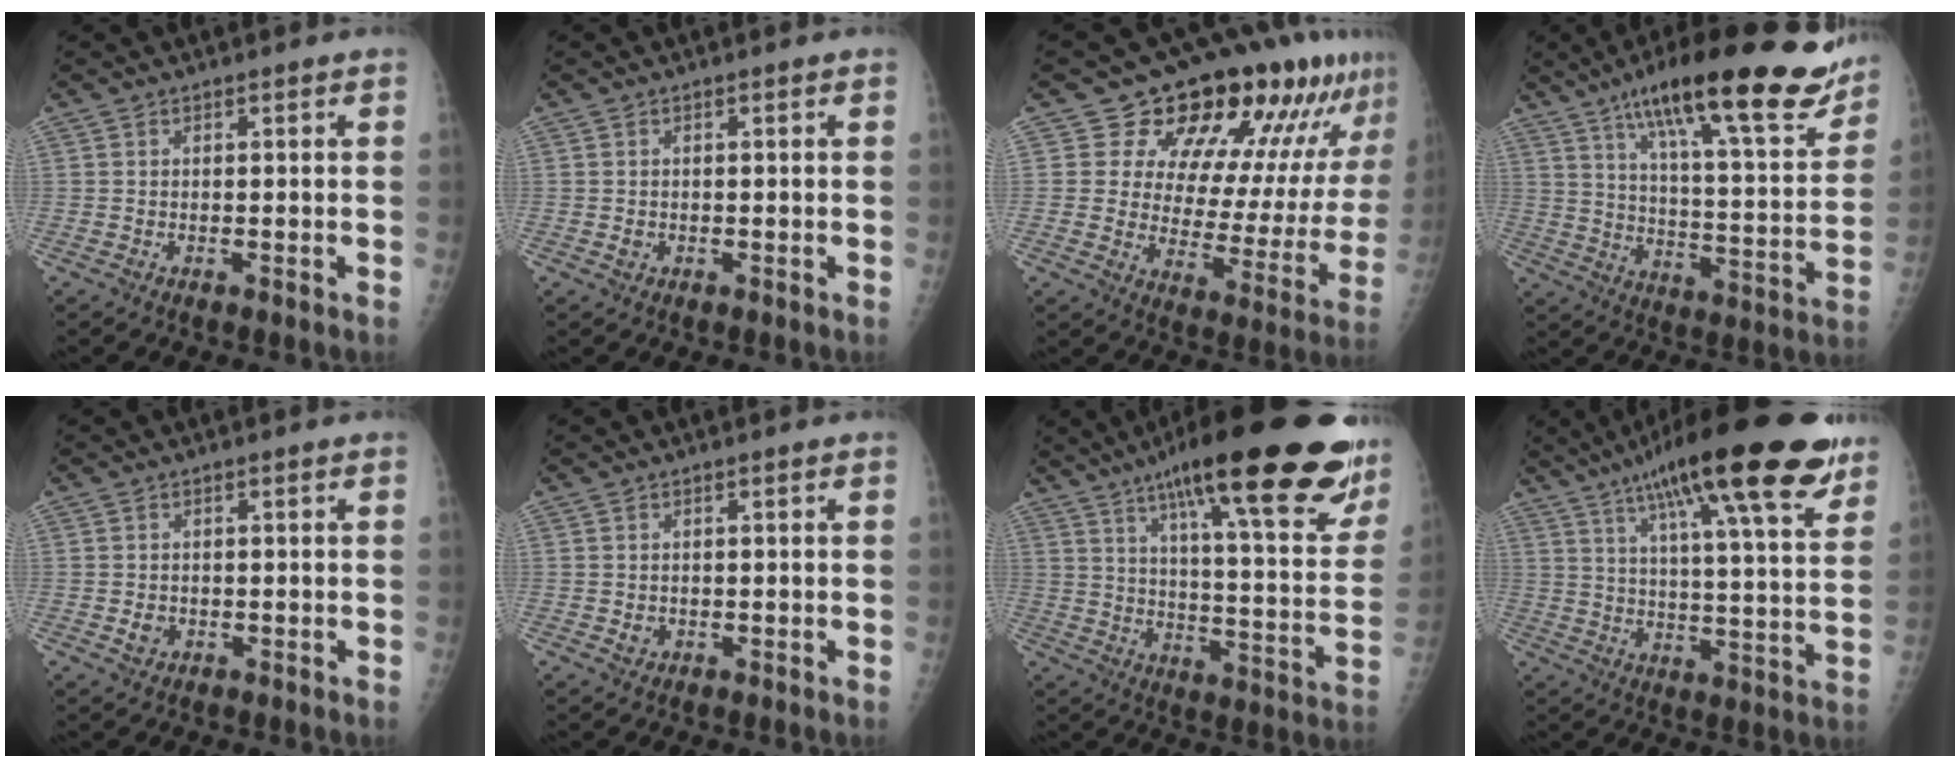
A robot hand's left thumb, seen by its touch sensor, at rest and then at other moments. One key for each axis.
{"total": 1.1, "fx": -0.2, "fy": 1.0, "fz": 0.4, "tx": -0.003, "ty": 0.002, "tz": -0.002}
{"total": 21.8, "fx": 15.0, "fy": 10.5, "fz": 12.0, "tx": -0.112, "ty": -0.064, "tz": 0.197}
{"total": 27.2, "fx": 18.0, "fy": 6.4, "fz": 19.3, "tx": -0.261, "ty": -0.049, "tz": 0.268}
{"total": 2.1, "fx": -0.5, "fy": 1.8, "fz": 0.9, "tx": -0.008, "ty": 0.002, "tz": -0.005}
{"total": 1.5, "fx": -0.2, "fy": 1.3, "fz": 0.6, "tx": -0.004, "ty": 0.002, "tz": 0.001}
{"total": 31.8, "fx": 20.0, "fy": 7.2, "fz": 23.6, "tx": -0.289, "ty": -0.044, "tz": 0.280}
{"total": 25.1, "fx": 15.6, "fy": 5.3, "fz": 19.0, "tx": -0.282, "ty": -0.034, "tz": 0.231}